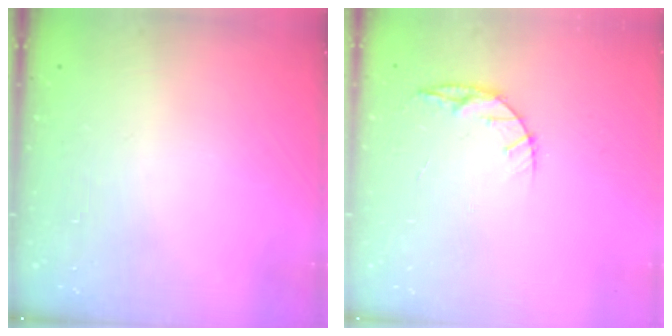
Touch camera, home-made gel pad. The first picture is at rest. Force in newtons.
{"total": 5.8, "press": 5.8, "slide": 0.6}